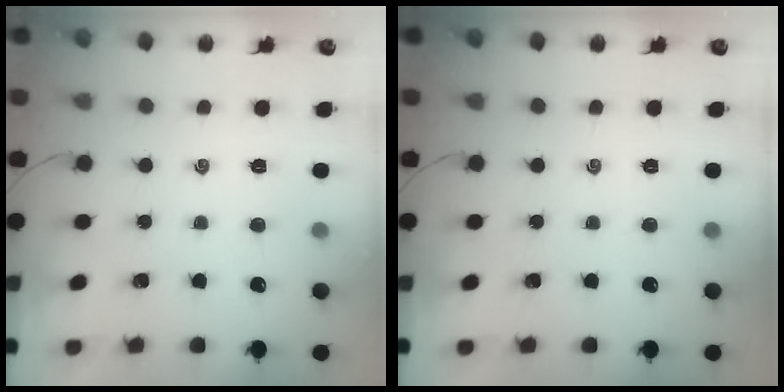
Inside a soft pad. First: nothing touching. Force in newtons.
{"total": 0.0}